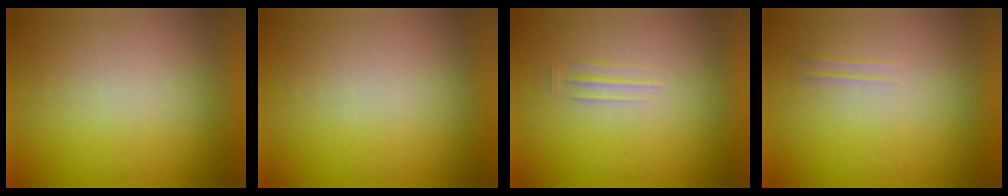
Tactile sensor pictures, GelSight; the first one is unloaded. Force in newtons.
{"total": 1.2}
{"total": 1.4}
{"total": 1.8}